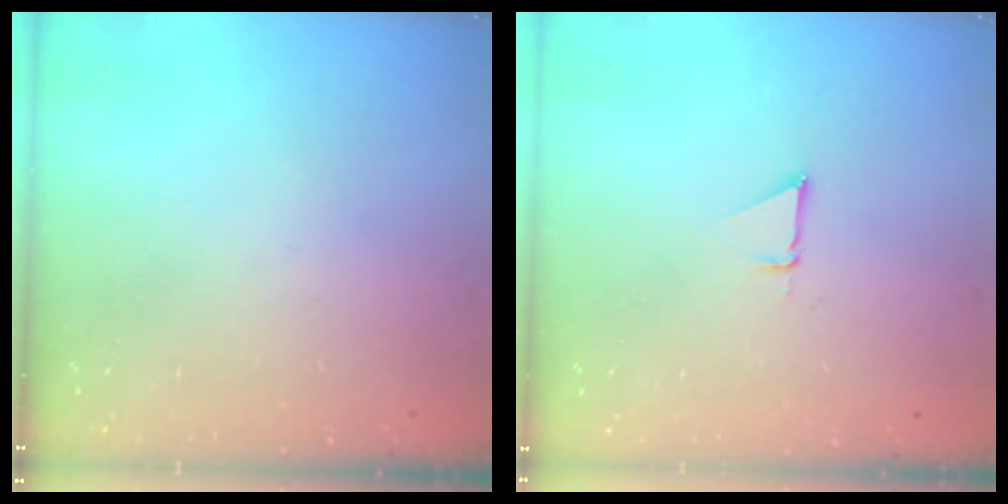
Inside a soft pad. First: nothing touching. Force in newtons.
{"total": 2.5, "press": 2.5, "slide": 0.1}